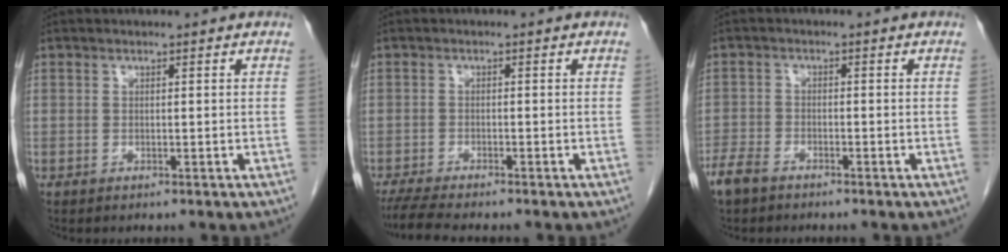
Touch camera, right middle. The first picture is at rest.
{"total": 5.5, "force": [-4.8, 0.0, 2.6], "torque": [-0.047, -0.020, -0.083]}
{"total": 3.8, "force": [-3.0, 1.5, 1.7], "torque": [-0.036, -0.001, -0.056]}